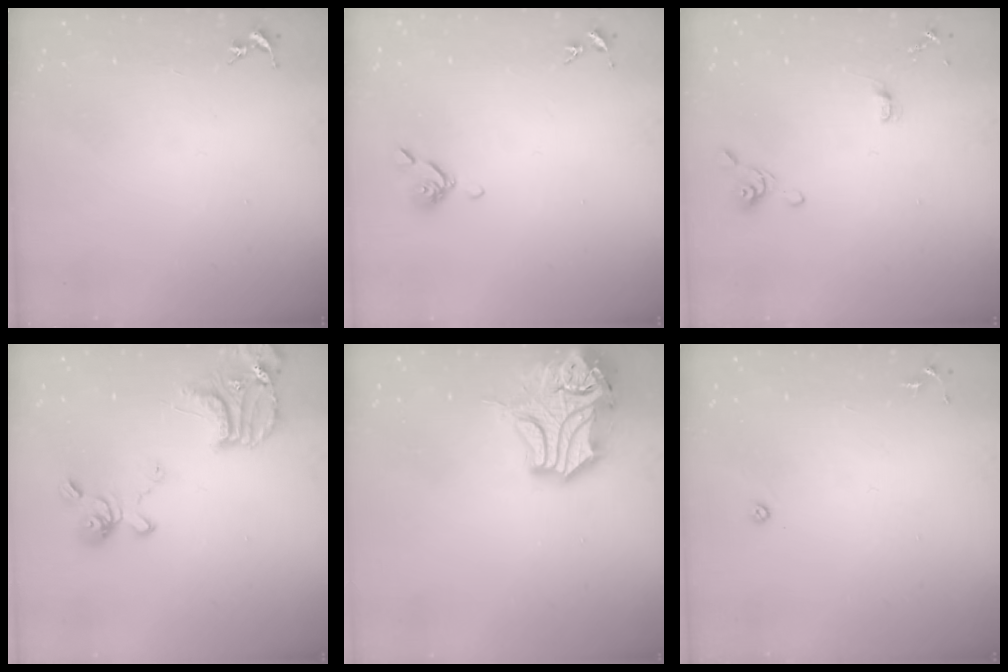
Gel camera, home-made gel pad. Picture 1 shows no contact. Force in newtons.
{"total": 6.8, "press": 6.7, "slide": 0.9}
{"total": 4.1, "press": 3.9, "slide": 1.4}
{"total": 19.3, "press": 19.2, "slide": 2.2}
{"total": 17.4, "press": 17.2, "slide": 2.6}
{"total": 3.5, "press": 3.4, "slide": 0.7}